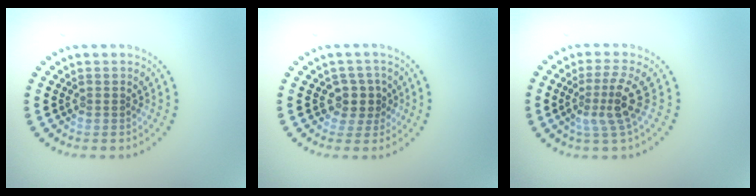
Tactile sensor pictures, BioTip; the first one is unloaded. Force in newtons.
{"total": 2.5, "press": 2.0, "slide": 1.4}
{"total": 3.2, "press": 2.3, "slide": 2.2}